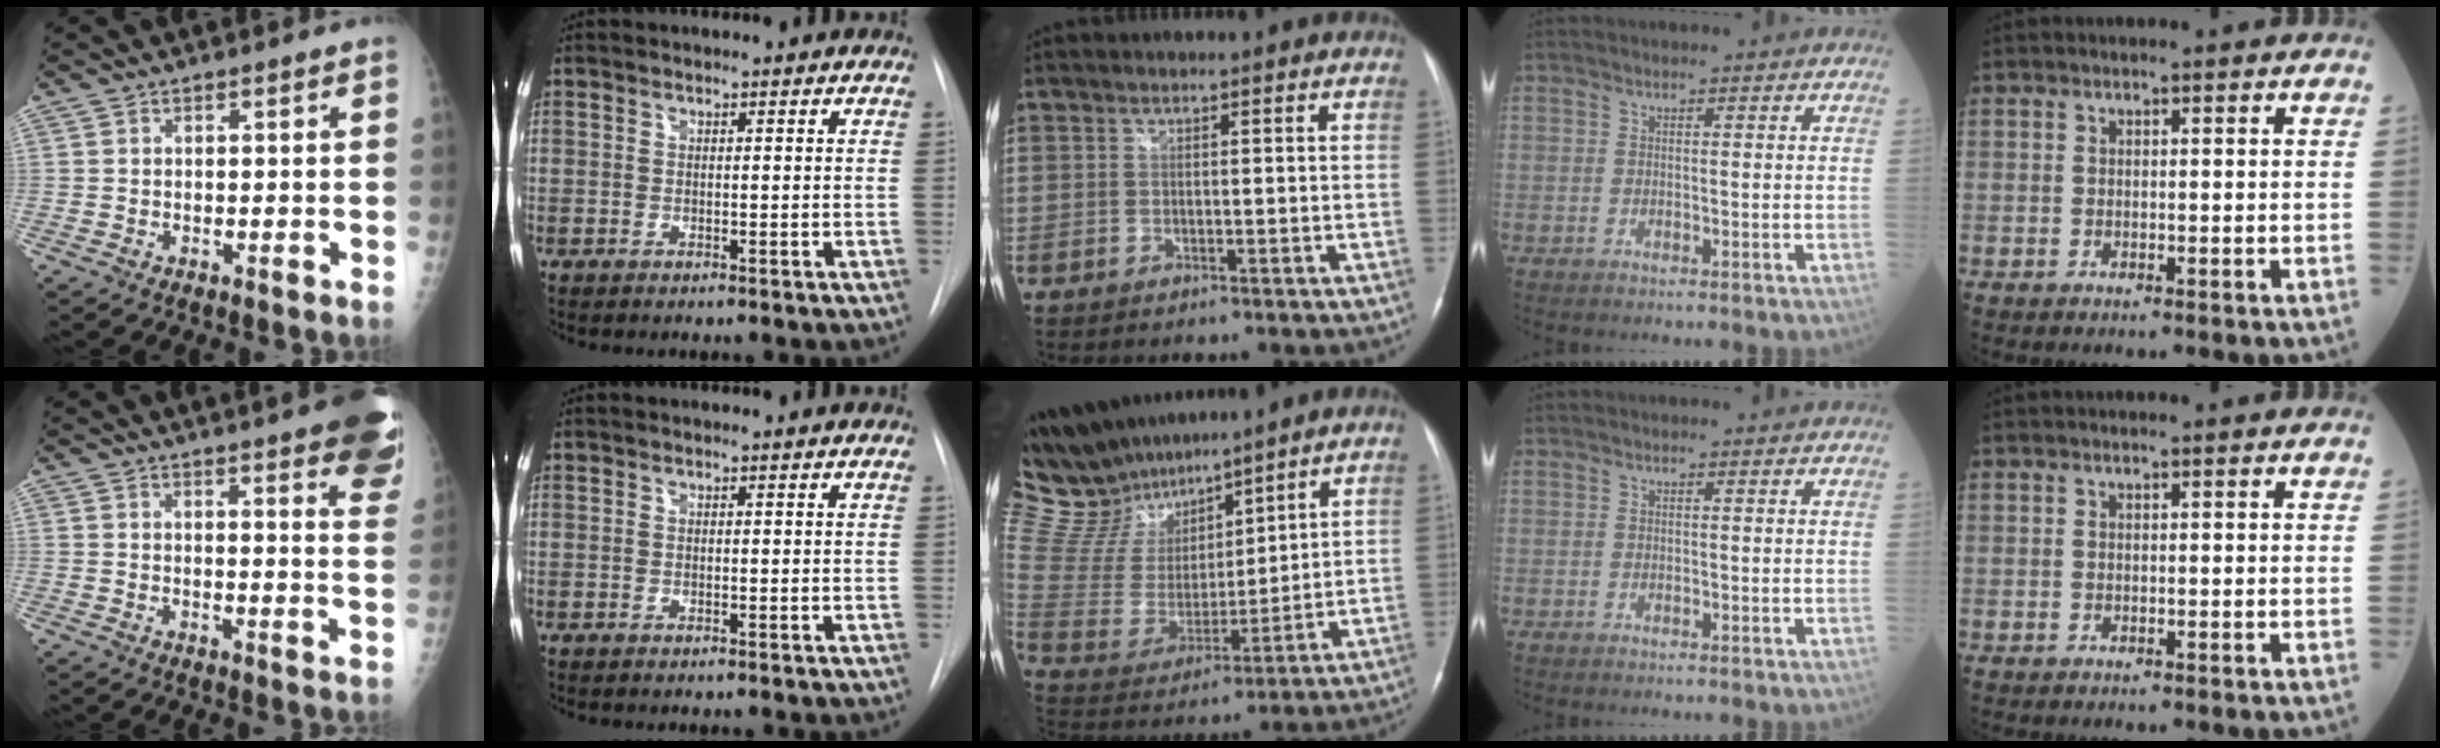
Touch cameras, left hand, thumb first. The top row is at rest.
{"thumb": {"total": 17.6, "force": [12.1, 3.6, 12.2], "torque": [-0.129, -0.042, 0.129]}, "middle": {"total": 18.4, "force": [16.0, 6.2, 6.7], "torque": [-0.139, 0.028, 0.312]}}